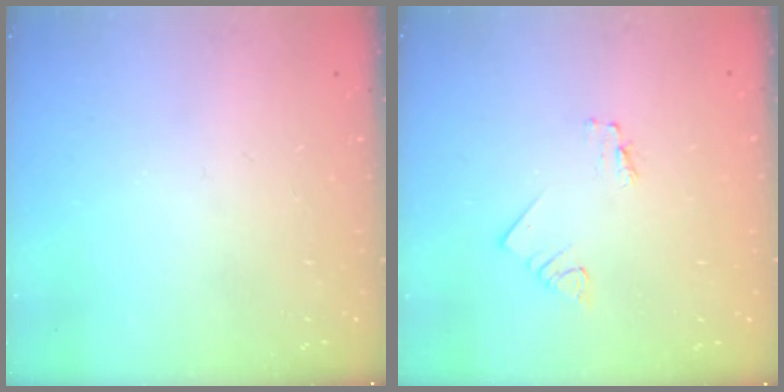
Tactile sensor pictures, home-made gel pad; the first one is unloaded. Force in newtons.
{"total": 1.2, "press": 1.2, "slide": 0.1}